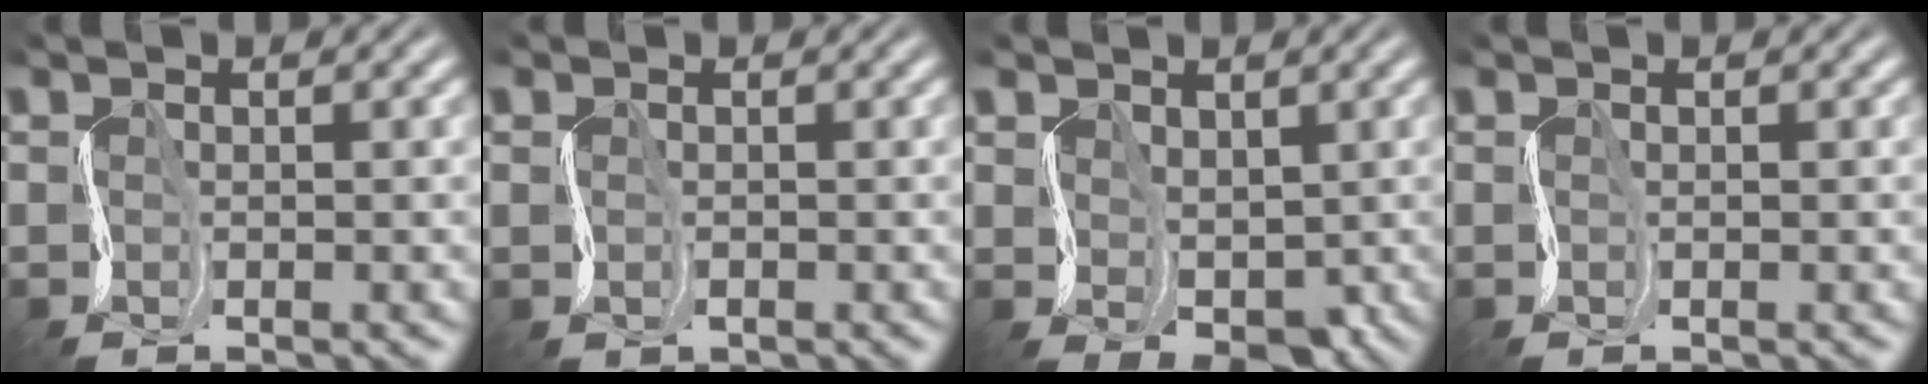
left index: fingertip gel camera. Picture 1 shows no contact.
{"total": 1.1, "force": [0.0, 0.3, -1.1], "torque": [0.009, 0.001, -0.001]}
{"total": 2.8, "force": [-0.1, 2.5, 1.2], "torque": [-0.032, -0.001, -0.006]}
{"total": 0.0}